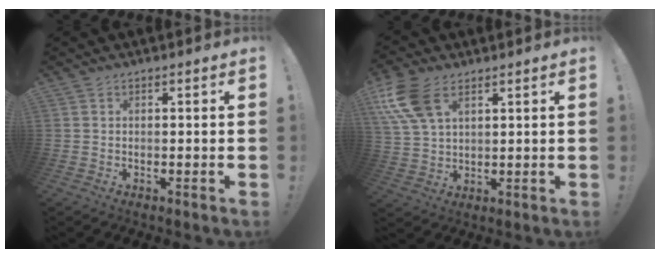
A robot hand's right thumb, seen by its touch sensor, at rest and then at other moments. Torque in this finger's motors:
{"motor_torque": [0.57, 0.70, 0.16, 0.15, 0.11]}